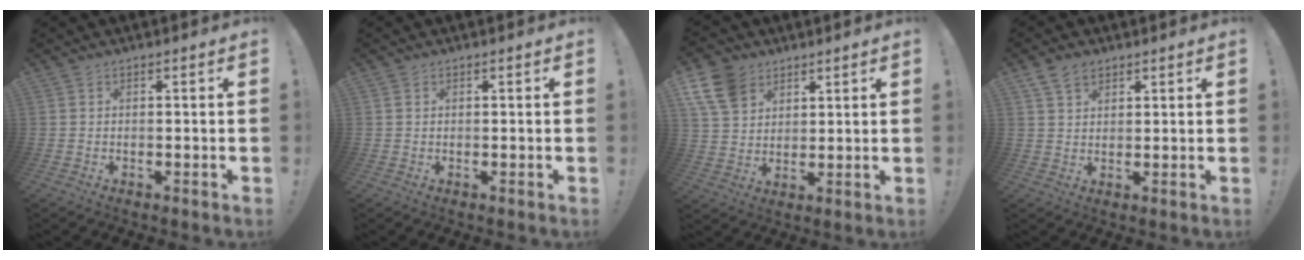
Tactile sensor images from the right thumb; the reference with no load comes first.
{"total": 0.7, "force": [0.3, 0.6, 0.2], "torque": [-0.003, 0.002, 0.007]}
{"total": 11.3, "force": [6.4, 8.0, 4.8], "torque": [-0.090, -0.029, 0.129]}
{"total": 5.2, "force": [3.2, 3.5, 2.2], "torque": [-0.040, -0.007, 0.062]}